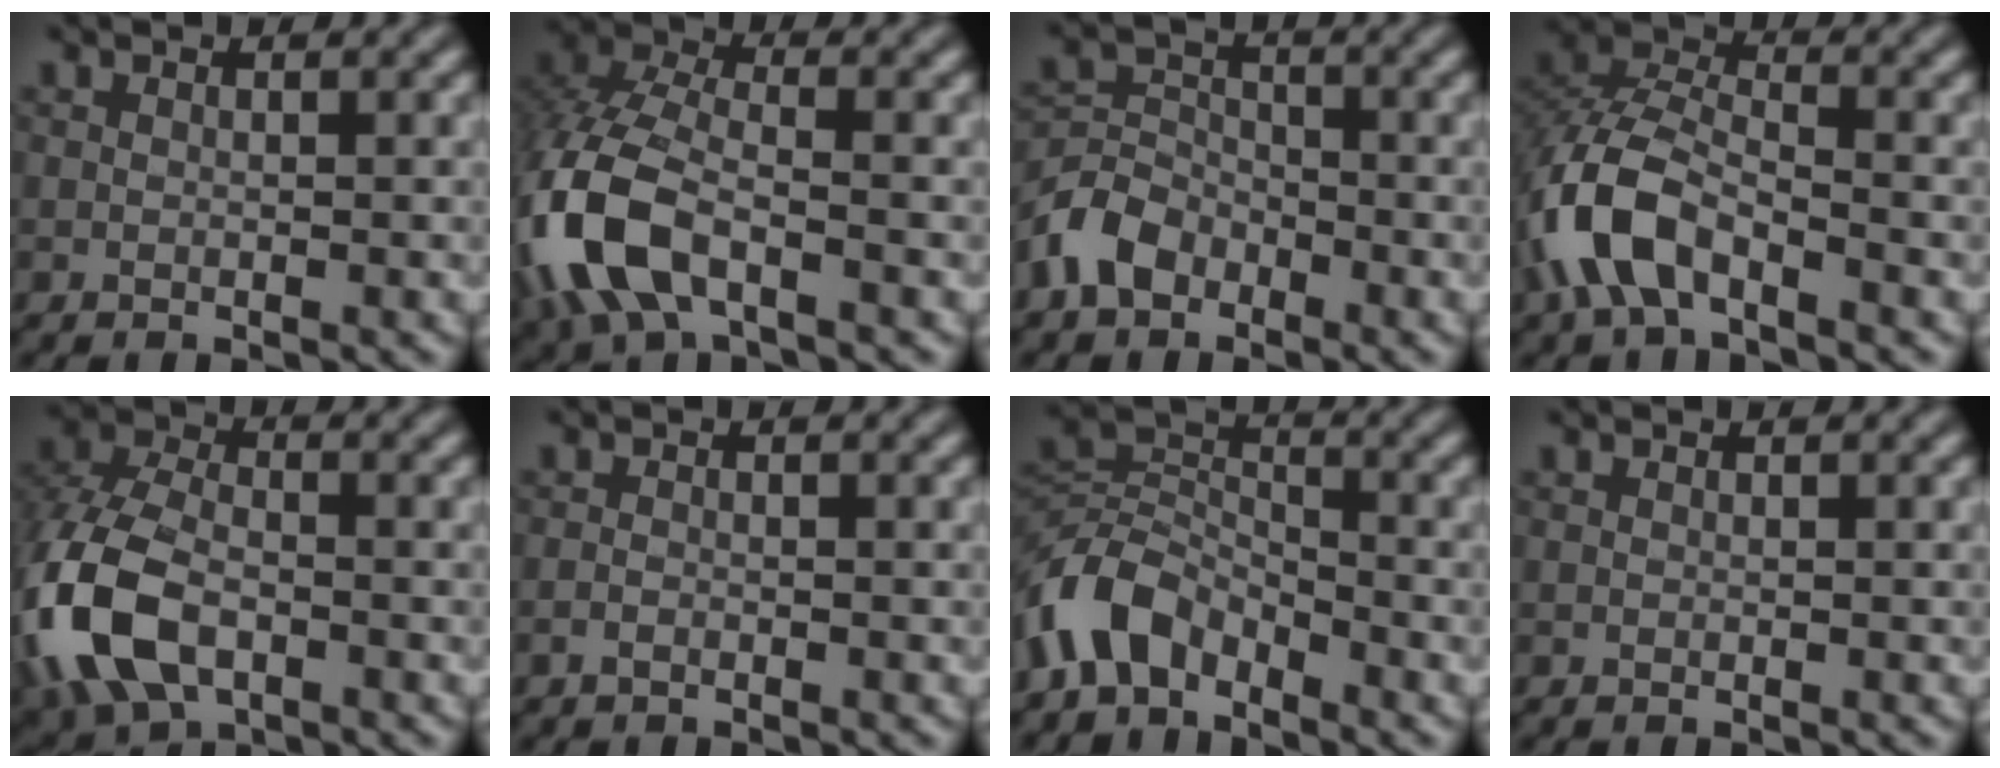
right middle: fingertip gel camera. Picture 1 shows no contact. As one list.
[{"total": 10.0, "force": [-4.2, 5.1, 7.5], "torque": [-0.188, -0.005, -0.095]}, {"total": 4.0, "force": [-2.7, 2.6, 1.5], "torque": [-0.033, 0.004, -0.063]}, {"total": 6.9, "force": [-3.5, 3.4, 5.0], "torque": [-0.105, 0.004, -0.079]}, {"total": 10.2, "force": [-3.4, 6.4, 7.1], "torque": [-0.182, -0.015, -0.076]}, {"total": 0.7, "force": [-0.5, 0.3, 0.4], "torque": [-0.008, 0.000, -0.011]}, {"total": 5.4, "force": [-3.7, 2.9, 2.7], "torque": [-0.056, 0.004, -0.086]}, {"total": 0.0}]